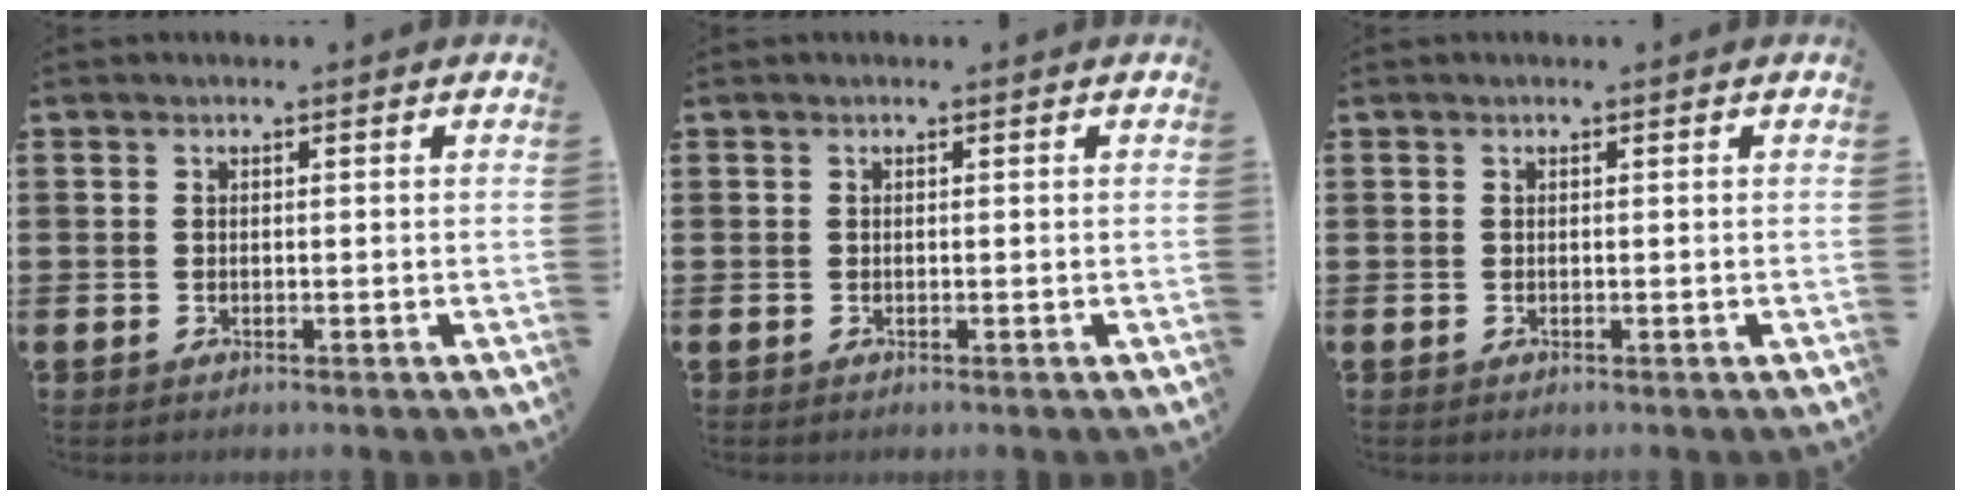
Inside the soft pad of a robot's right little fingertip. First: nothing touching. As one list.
[{"total": 0.0}, {"total": 0.0}]